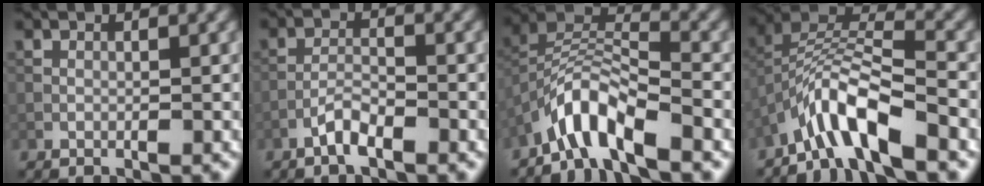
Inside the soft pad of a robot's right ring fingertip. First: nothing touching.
{"total": 2.2, "force": [-1.6, 0.5, 1.4], "torque": [-0.029, 0.007, -0.035]}
{"total": 5.9, "force": [-4.3, 1.4, 3.8], "torque": [-0.069, 0.009, -0.089]}
{"total": 6.7, "force": [-4.3, 1.6, 4.8], "torque": [-0.090, 0.010, -0.089]}